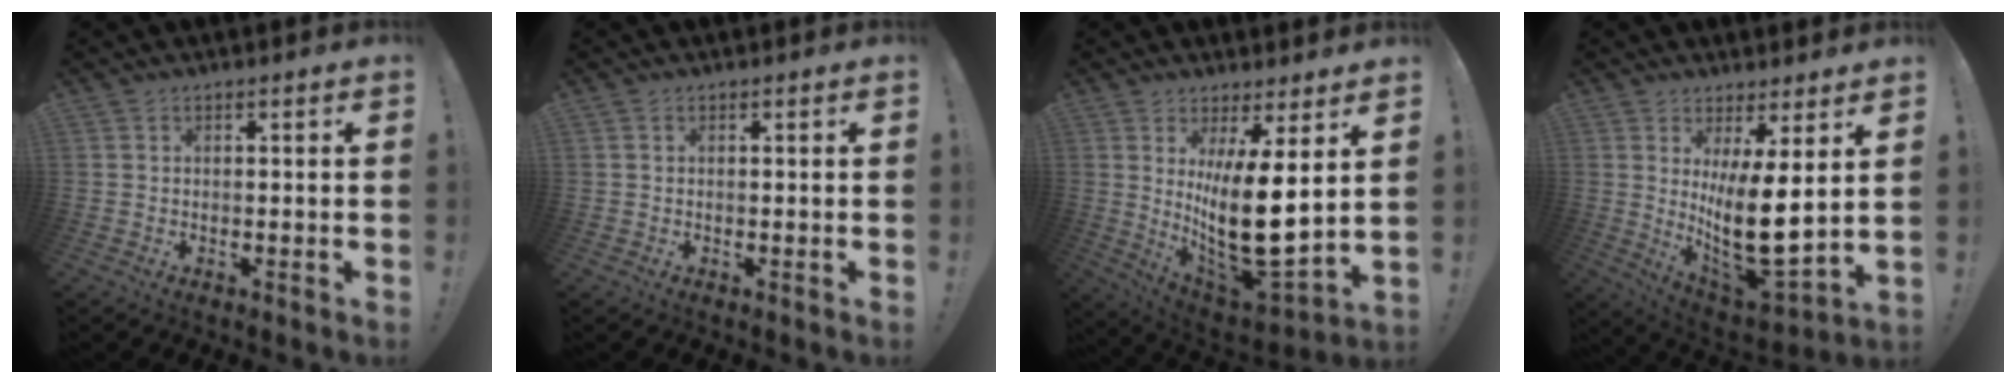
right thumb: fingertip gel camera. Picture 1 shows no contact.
{"total": 0.0}
{"total": 18.1, "force": [3.2, 6.7, 16.5], "torque": [-0.282, -0.059, 0.060]}
{"total": 15.0, "force": [2.4, 5.6, 13.7], "torque": [-0.223, -0.051, 0.051]}